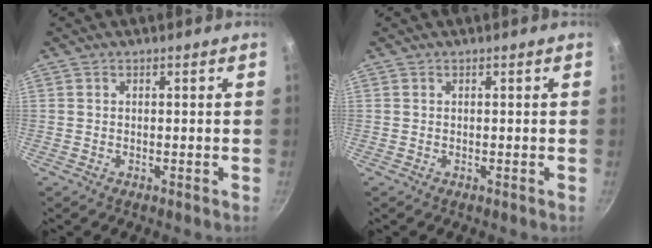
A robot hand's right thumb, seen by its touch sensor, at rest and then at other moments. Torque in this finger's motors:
{"motor_torque": [0.00, 0.00, 0.06, 0.00, 0.00]}